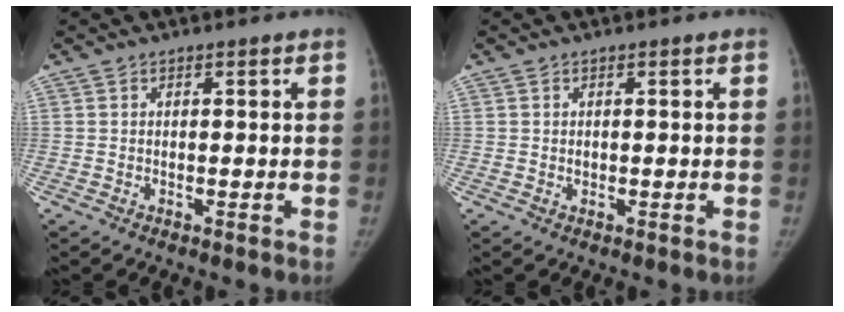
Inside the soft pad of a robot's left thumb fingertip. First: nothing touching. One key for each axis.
{"total": 0.7, "fx": 0.1, "fy": 0.6, "fz": 0.3, "tx": -0.003, "ty": 0.000, "tz": 0.000}